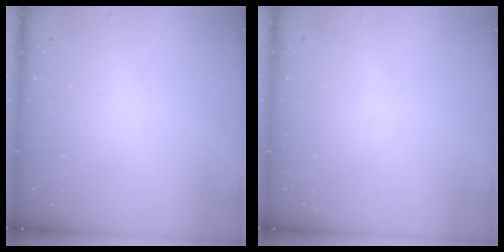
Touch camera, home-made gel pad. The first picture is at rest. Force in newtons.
{"total": 0.0}